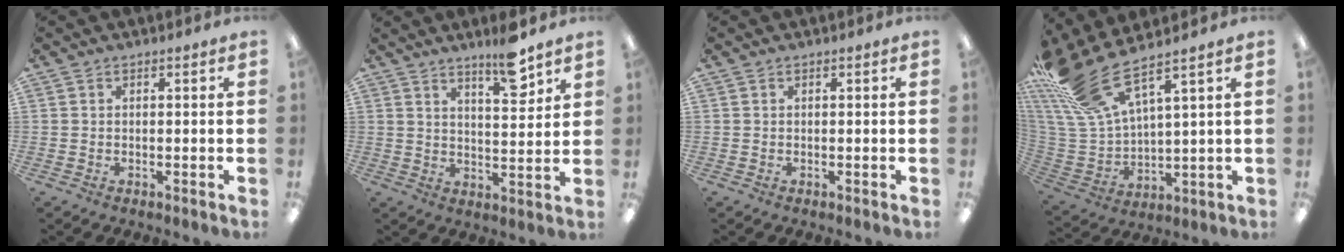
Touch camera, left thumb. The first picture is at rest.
{"total": 9.2, "force": [6.9, 2.1, 5.7], "torque": [-0.072, -0.045, 0.110]}
{"total": 0.0}
{"total": 17.2, "force": [12.6, 5.2, 10.4], "torque": [-0.235, -0.079, 0.230]}